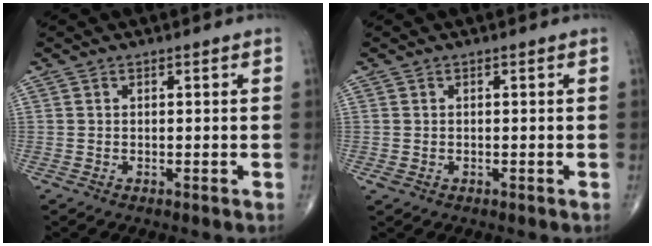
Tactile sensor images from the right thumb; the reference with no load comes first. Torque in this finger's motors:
{"motor_torque": [0.23, -0.04, -0.13, -0.09, -0.01]}